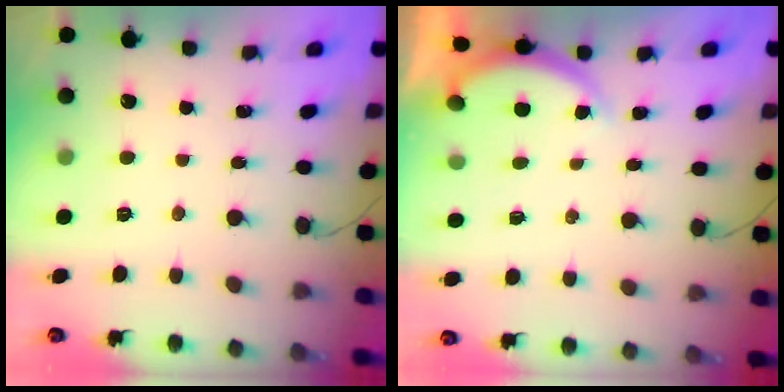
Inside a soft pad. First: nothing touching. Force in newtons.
{"total": 3.0, "press": 2.9, "slide": 0.6}